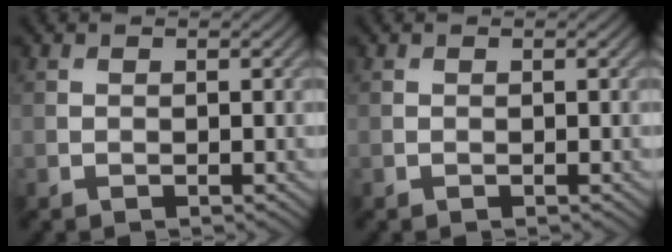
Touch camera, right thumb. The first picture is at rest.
{"total": 0.0}